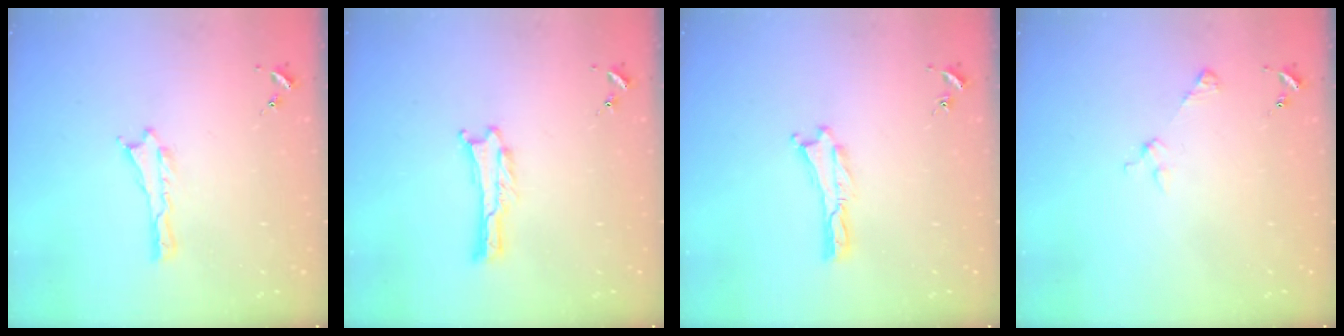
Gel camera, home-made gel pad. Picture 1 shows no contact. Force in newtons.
{"total": 0.0}
{"total": 0.0}
{"total": 2.9, "press": 2.9, "slide": 0.3}